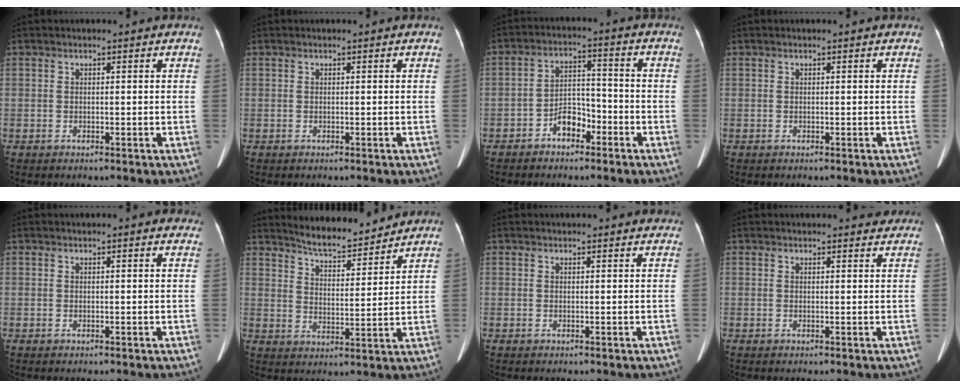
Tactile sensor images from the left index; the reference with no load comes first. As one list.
[{"total": 0.0}, {"total": 5.3, "force": [-3.2, 2.8, 3.2], "torque": [-0.058, 0.019, -0.058]}, {"total": 0.0}, {"total": 1.8, "force": [1.4, 0.5, 0.8], "torque": [-0.007, 0.005, 0.009]}, {"total": 9.1, "force": [8.8, 1.1, 2.2], "torque": [-0.042, 0.001, 0.142]}, {"total": 2.4, "force": [2.2, 0.7, 0.5], "torque": [-0.009, 0.008, 0.016]}, {"total": 2.6, "force": [2.5, 0.7, 0.4], "torque": [-0.004, -0.001, 0.019]}]